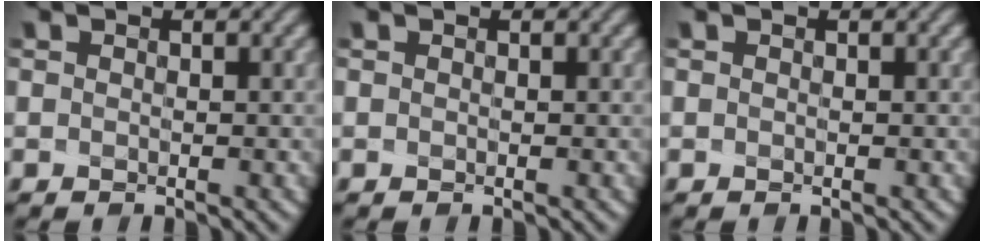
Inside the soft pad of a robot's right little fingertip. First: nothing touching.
{"total": 0.0}
{"total": 0.0}